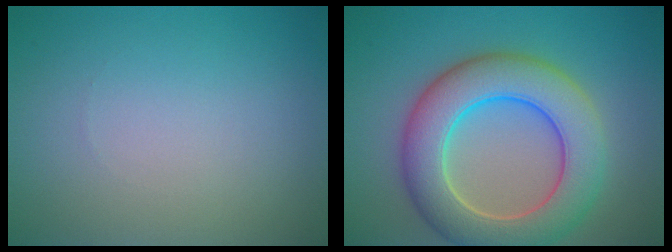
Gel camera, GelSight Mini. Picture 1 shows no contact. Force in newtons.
{"total": 9.1, "press": 9.0, "slide": 0.7}